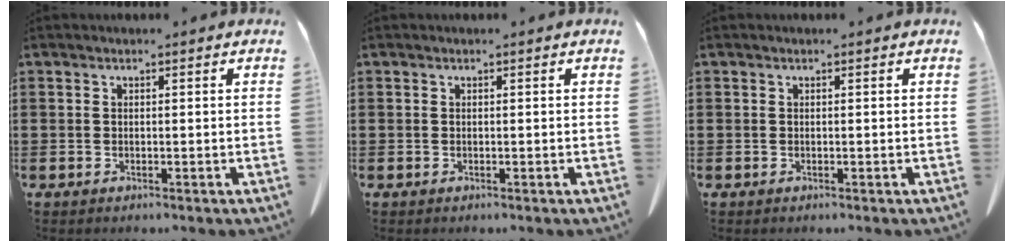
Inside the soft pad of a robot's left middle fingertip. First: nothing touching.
{"total": 0.0}
{"total": 0.0}